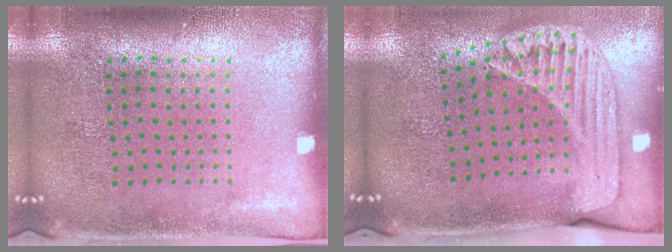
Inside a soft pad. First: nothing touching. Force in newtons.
{"total": 1.8, "press": 1.6, "slide": 0.9}